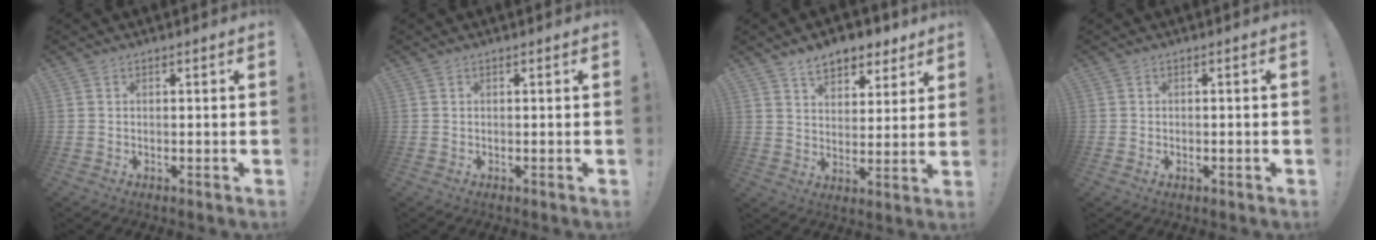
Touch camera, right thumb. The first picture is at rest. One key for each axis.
{"total": 0.0}
{"total": 9.3, "fx": 6.8, "fy": 5.0, "fz": 3.8, "tx": -0.049, "ty": -0.045, "tz": 0.124}
{"total": 0.7, "fx": -0.5, "fy": 0.1, "fz": 0.5, "tx": -0.009, "ty": 0.002, "tz": -0.010}